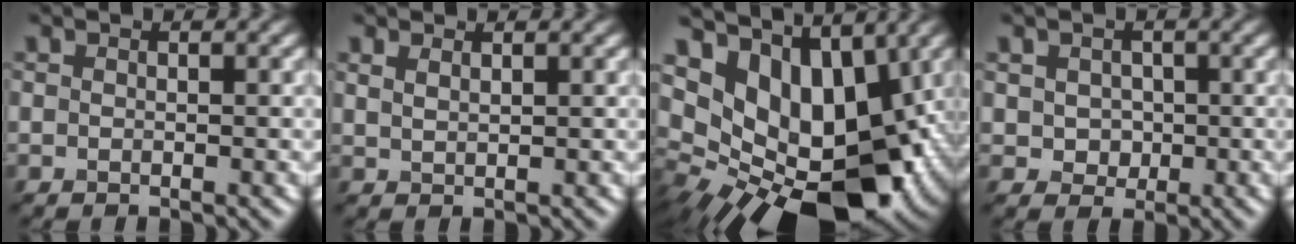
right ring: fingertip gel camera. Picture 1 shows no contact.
{"total": 1.2, "force": [1.0, 0.4, 0.6], "torque": [-0.014, -0.002, 0.021]}
{"total": 14.8, "force": [3.3, 9.4, 10.9], "torque": [-0.162, -0.002, 0.072]}
{"total": 2.4, "force": [0.3, 2.2, 1.1], "torque": [-0.015, 0.003, 0.004]}